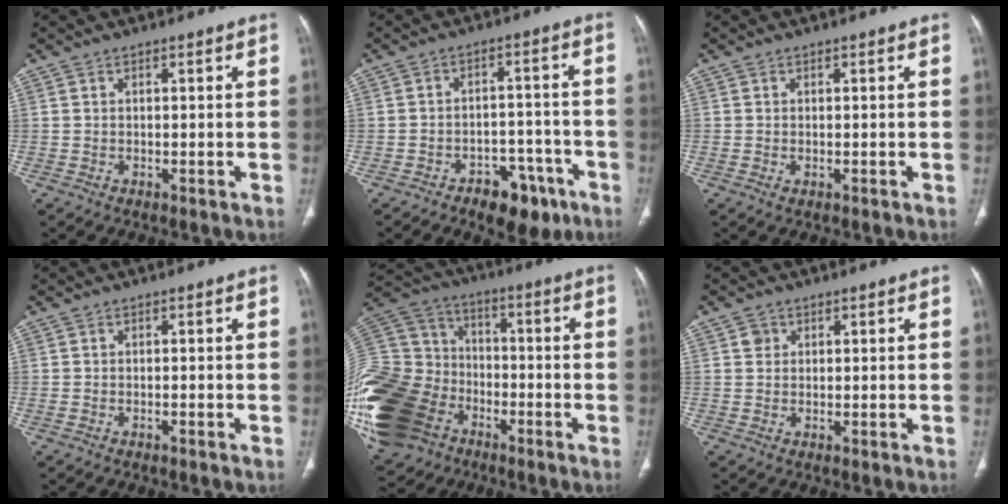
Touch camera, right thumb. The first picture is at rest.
{"total": 9.4, "force": [-5.6, 5.4, 5.2], "torque": [-0.039, 0.040, -0.074]}
{"total": 0.8, "force": [-0.3, 0.5, 0.6], "torque": [-0.015, 0.001, -0.003]}
{"total": 0.7, "force": [-0.4, 0.3, 0.5], "torque": [-0.017, 0.008, -0.006]}
{"total": 32.9, "force": [-12.7, 24.2, 18.2], "torque": [-0.500, 0.041, -0.229]}
{"total": 1.7, "force": [0.6, 1.5, 0.4], "torque": [0.003, -0.001, 0.006]}